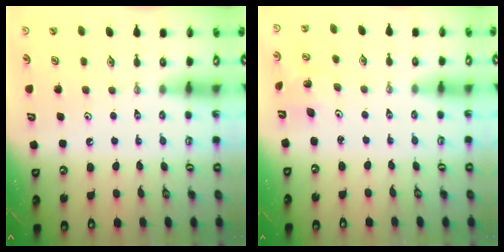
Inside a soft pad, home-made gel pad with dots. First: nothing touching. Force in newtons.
{"total": 1.5, "press": 1.5, "slide": 0.1}